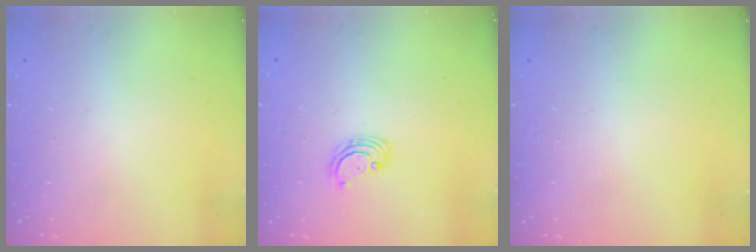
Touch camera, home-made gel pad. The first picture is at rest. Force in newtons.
{"total": 2.6, "press": 2.6, "slide": 0.2}
{"total": 0.0}